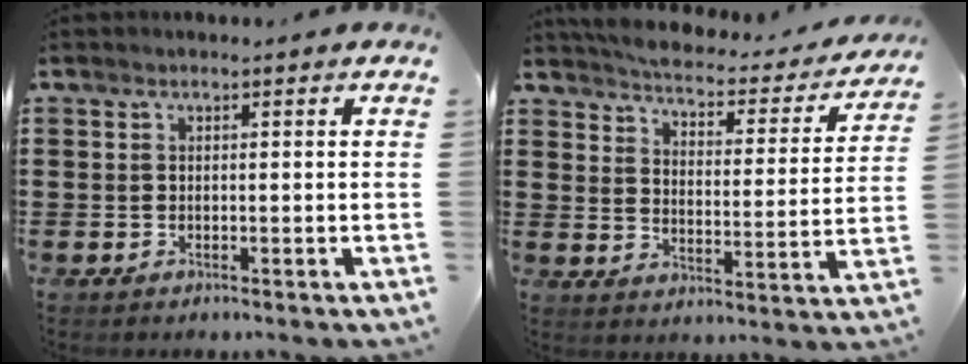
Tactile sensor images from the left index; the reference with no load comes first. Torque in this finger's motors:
{"motor_torque": [-0.95, -1.19, -0.21, 0.00]}